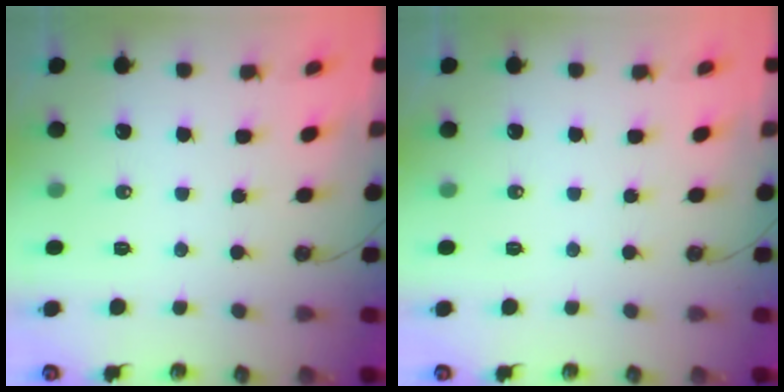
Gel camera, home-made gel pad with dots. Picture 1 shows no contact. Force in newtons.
{"total": 0.0}